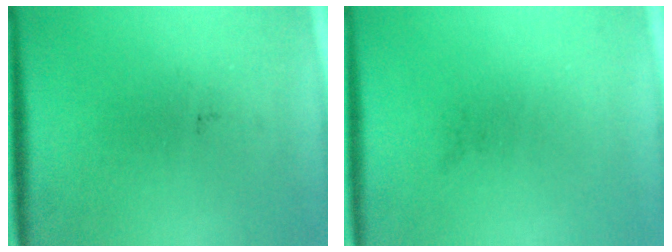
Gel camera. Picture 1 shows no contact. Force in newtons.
{"total": 0.0}